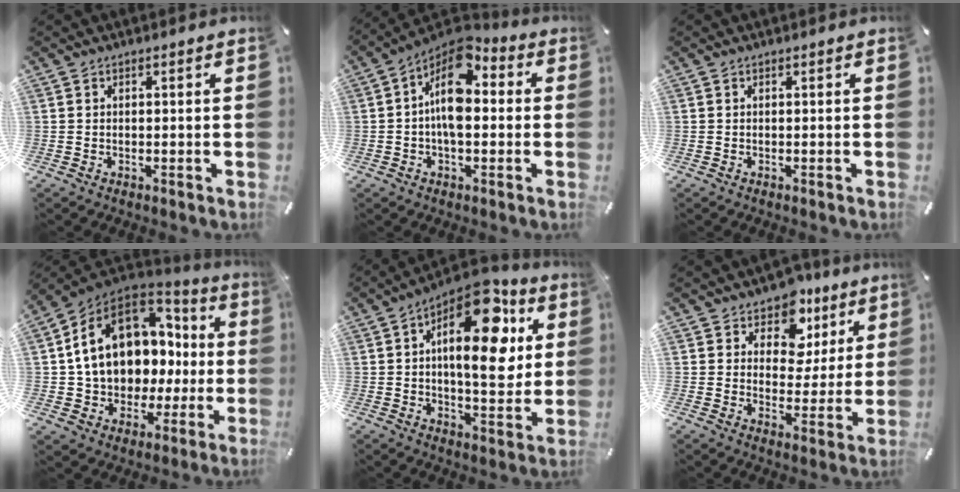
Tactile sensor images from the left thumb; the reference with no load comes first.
{"total": 13.0, "force": [1.1, 7.5, 10.5], "torque": [-0.191, -0.020, 0.020]}
{"total": 0.0}
{"total": 15.9, "force": [4.7, 12.0, 9.3], "torque": [-0.173, -0.028, 0.087]}
{"total": 19.6, "force": [7.5, 9.3, 15.5], "torque": [-0.227, -0.043, 0.117]}
{"total": 9.7, "force": [6.1, 6.9, 2.9], "torque": [-0.042, -0.048, 0.109]}